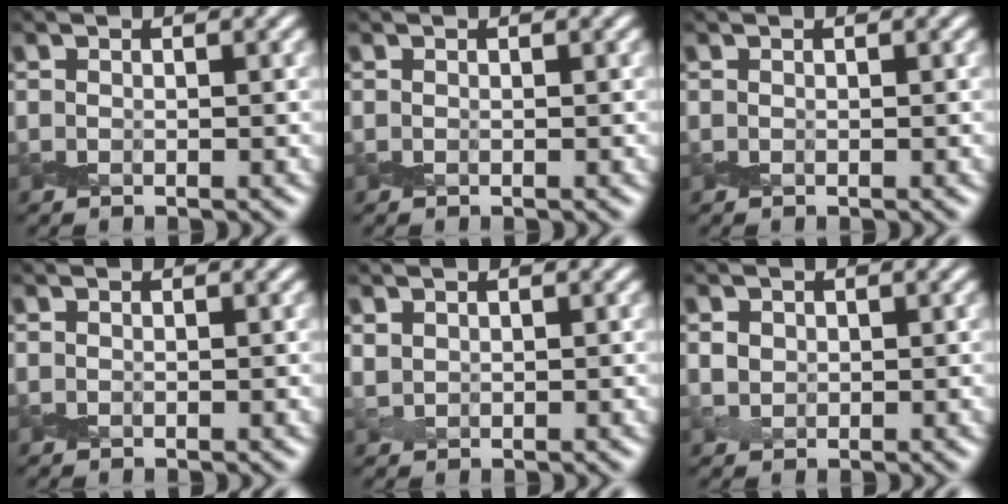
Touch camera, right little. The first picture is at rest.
{"total": 0.0}
{"total": 0.0}
{"total": 0.0}
{"total": 0.8, "force": [0.7, 0.4, 0.1], "torque": [-0.007, 0.001, 0.018]}
{"total": 0.8, "force": [0.2, 0.7, 0.2], "torque": [-0.007, 0.000, 0.005]}